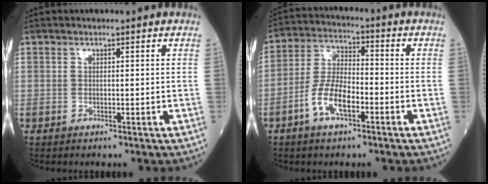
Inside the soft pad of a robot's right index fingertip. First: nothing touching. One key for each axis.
{"total": 8.0, "fx": -3.5, "fy": 2.9, "fz": 6.5, "tx": -0.139, "ty": 0.008, "tz": -0.067}